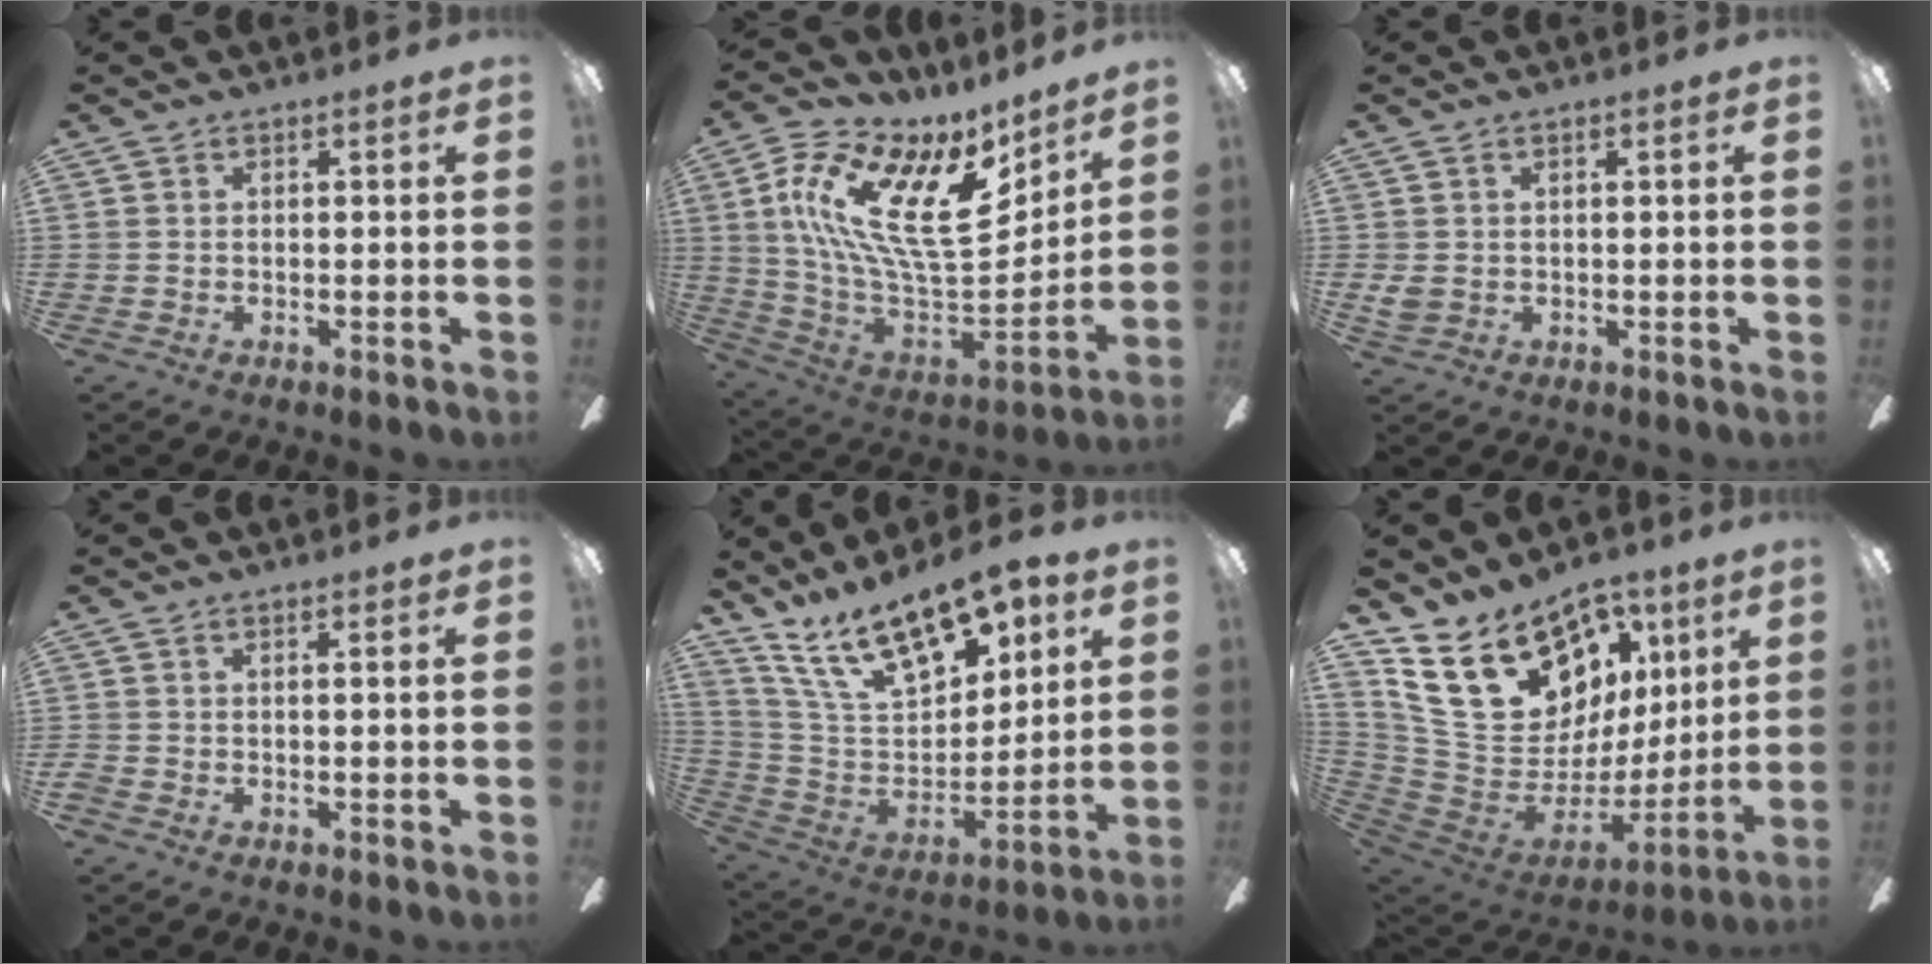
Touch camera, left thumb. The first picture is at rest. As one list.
[{"total": 23.1, "force": [8.9, 11.0, 18.3], "torque": [-0.340, -0.056, 0.161]}, {"total": 2.6, "force": [0.2, 1.8, 1.9], "torque": [-0.042, 0.002, 0.002]}, {"total": 1.1, "force": [-0.5, 0.2, 0.9], "torque": [-0.016, 0.002, -0.009]}, {"total": 20.5, "force": [14.8, 8.7, 11.2], "torque": [-0.207, -0.088, 0.266]}, {"total": 24.2, "force": [13.1, 16.2, 12.4], "torque": [-0.209, -0.071, 0.271]}]